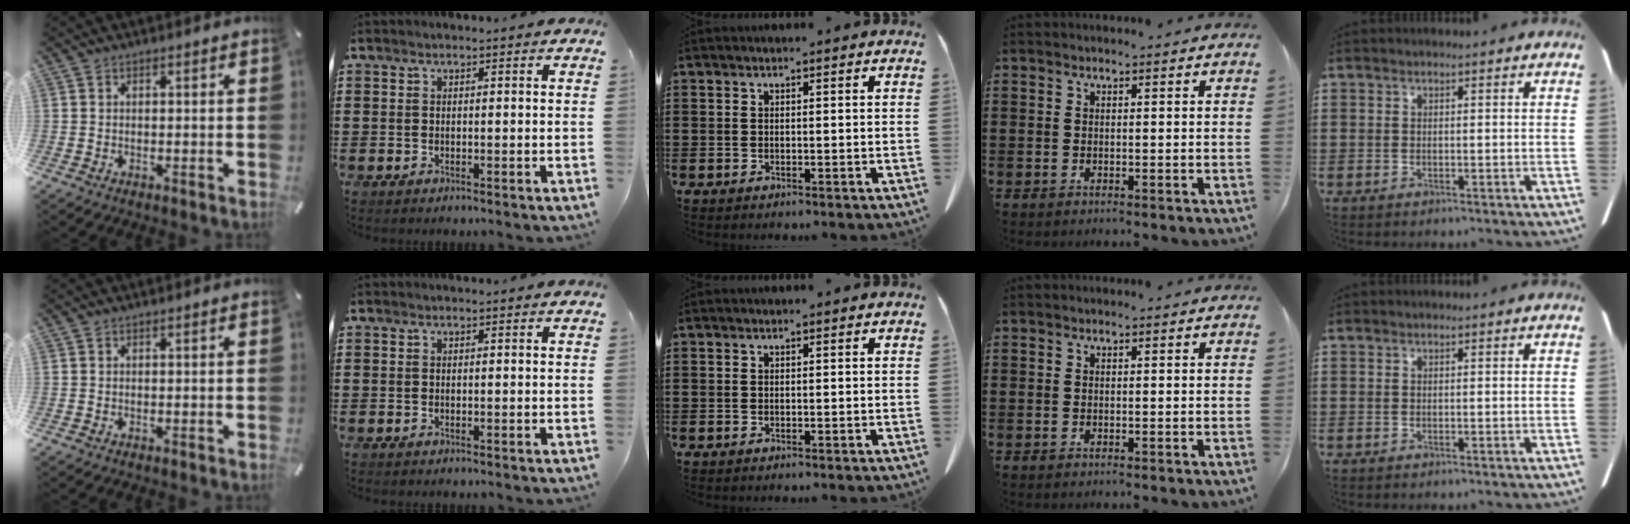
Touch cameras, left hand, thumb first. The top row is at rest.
{}